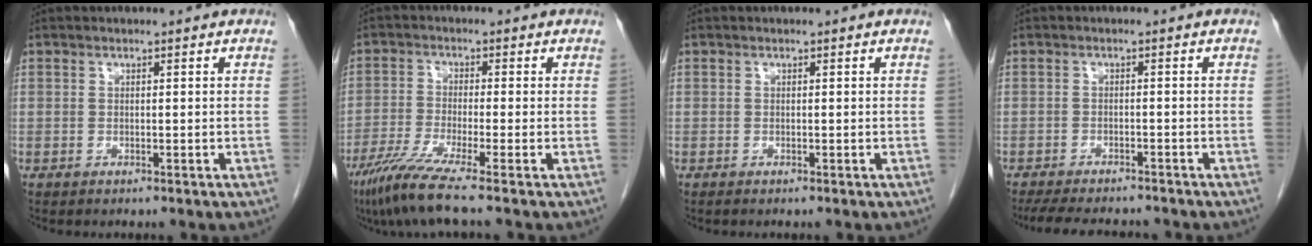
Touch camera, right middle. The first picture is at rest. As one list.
[{"total": 7.4, "force": [-5.3, -1.3, 5.0], "torque": [-0.095, -0.030, -0.102]}, {"total": 0.0}, {"total": 10.5, "force": [-9.4, 2.3, 4.1], "torque": [-0.070, -0.008, -0.130]}]